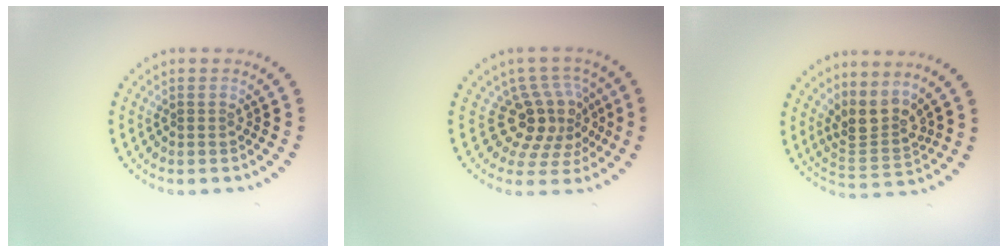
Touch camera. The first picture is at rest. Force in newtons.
{"total": 4.4, "press": 3.2, "slide": 3.0}
{"total": 3.1, "press": 2.2, "slide": 2.2}